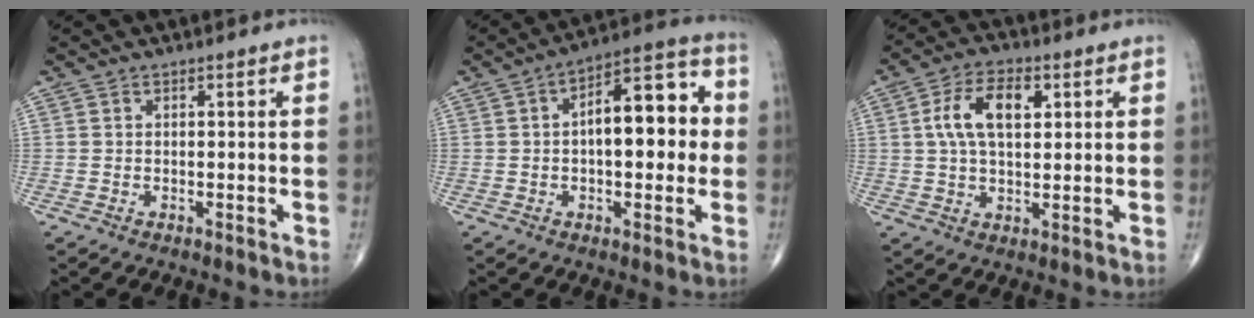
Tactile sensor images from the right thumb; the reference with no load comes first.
{"total": 14.4, "force": [1.0, 6.6, 12.8], "torque": [-0.160, 0.032, 0.007]}
{"total": 9.7, "force": [2.5, 5.2, 7.8], "torque": [-0.134, 0.009, 0.041]}